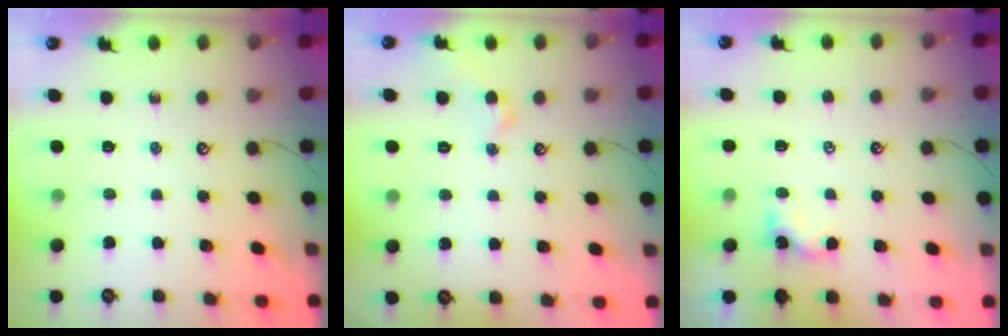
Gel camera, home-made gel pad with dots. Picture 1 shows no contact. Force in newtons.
{"total": 0.8, "press": 0.7, "slide": 0.5}
{"total": 0.8, "press": 0.8, "slide": 0.1}